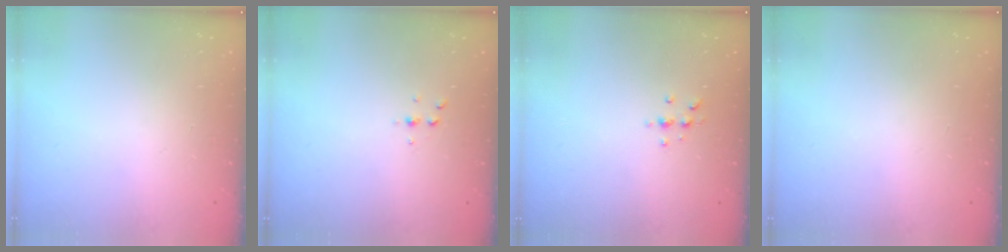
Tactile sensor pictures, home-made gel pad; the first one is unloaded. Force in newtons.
{"total": 2.5, "press": 2.4, "slide": 0.2}
{"total": 4.3, "press": 4.3, "slide": 0.6}
{"total": 0.0}